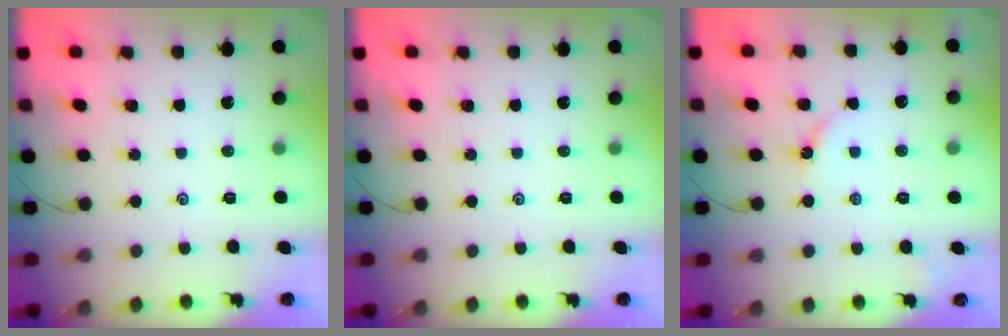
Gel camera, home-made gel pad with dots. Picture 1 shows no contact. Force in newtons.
{"total": 0.0}
{"total": 2.9, "press": 2.9, "slide": 0.5}